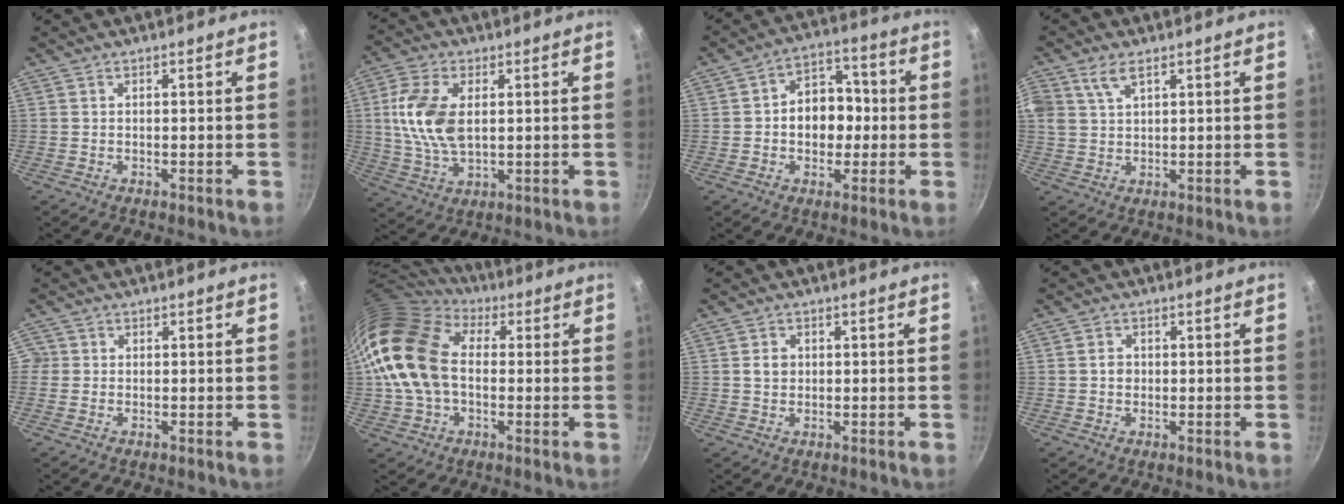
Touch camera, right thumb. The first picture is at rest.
{"total": 11.7, "force": [1.8, 6.6, 9.5], "torque": [-0.186, -0.002, 0.035]}
{"total": 10.5, "force": [-0.5, 8.0, 6.8], "torque": [-0.050, 0.022, -0.019]}
{"total": 5.3, "force": [2.9, 2.7, 3.5], "torque": [-0.063, 0.001, 0.060]}
{"total": 1.7, "force": [-0.2, 1.7, 0.2], "torque": [0.007, 0.003, -0.007]}
{"total": 18.4, "force": [1.2, 13.0, 13.0], "torque": [-0.238, 0.030, 0.010]}
{"total": 2.5, "force": [0.3, 2.1, 1.3], "torque": [-0.012, 0.004, 0.004]}
{"total": 2.1, "force": [0.0, 1.9, 1.0], "torque": [-0.009, 0.006, -0.001]}